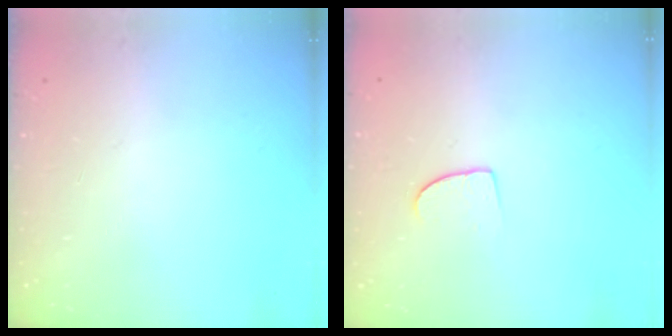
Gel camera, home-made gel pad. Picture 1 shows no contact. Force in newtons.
{"total": 6.8, "press": 6.7, "slide": 0.5}